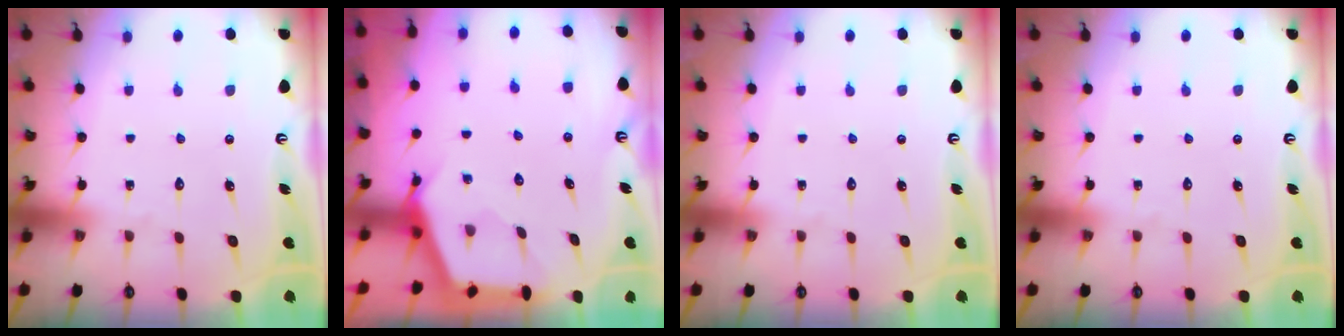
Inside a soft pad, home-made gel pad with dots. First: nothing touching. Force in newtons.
{"total": 2.6, "press": 2.5, "slide": 0.3}
{"total": 0.0}
{"total": 0.0}